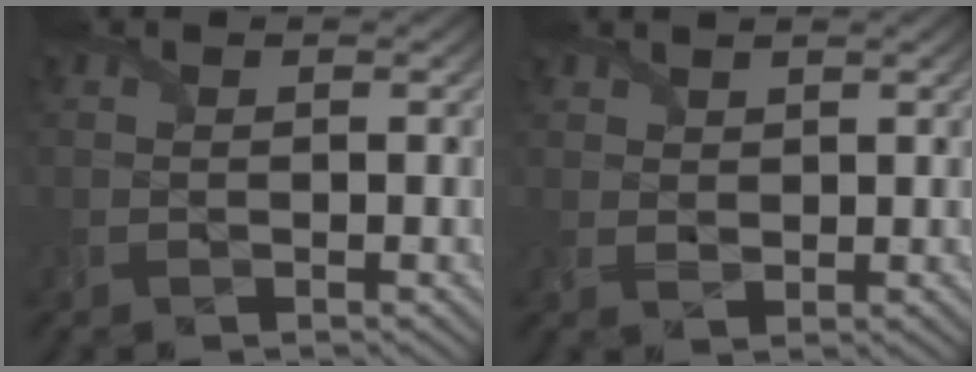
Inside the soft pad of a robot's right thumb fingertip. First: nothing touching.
{"total": 2.0, "force": [1.5, 1.1, 0.6], "torque": [-0.019, 0.003, 0.035]}